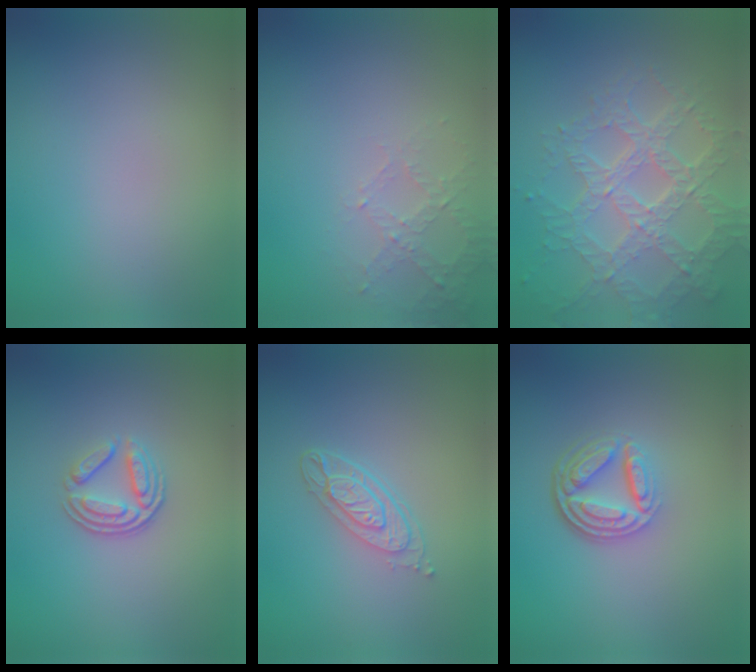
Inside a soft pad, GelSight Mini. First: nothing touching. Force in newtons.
{"total": 2.2, "press": 2.1, "slide": 0.6}
{"total": 7.0, "press": 5.0, "slide": 4.9}
{"total": 3.5, "press": 2.6, "slide": 2.3}
{"total": 3.5, "press": 2.7, "slide": 2.2}
{"total": 5.1, "press": 3.6, "slide": 3.6}